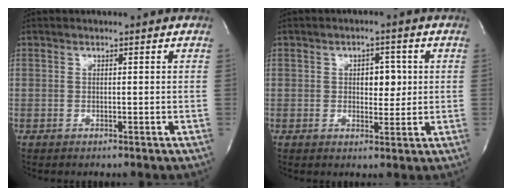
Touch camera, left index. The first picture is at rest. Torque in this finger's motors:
{"motor_torque": [0.15, 0.07, 0.06, 0.04]}